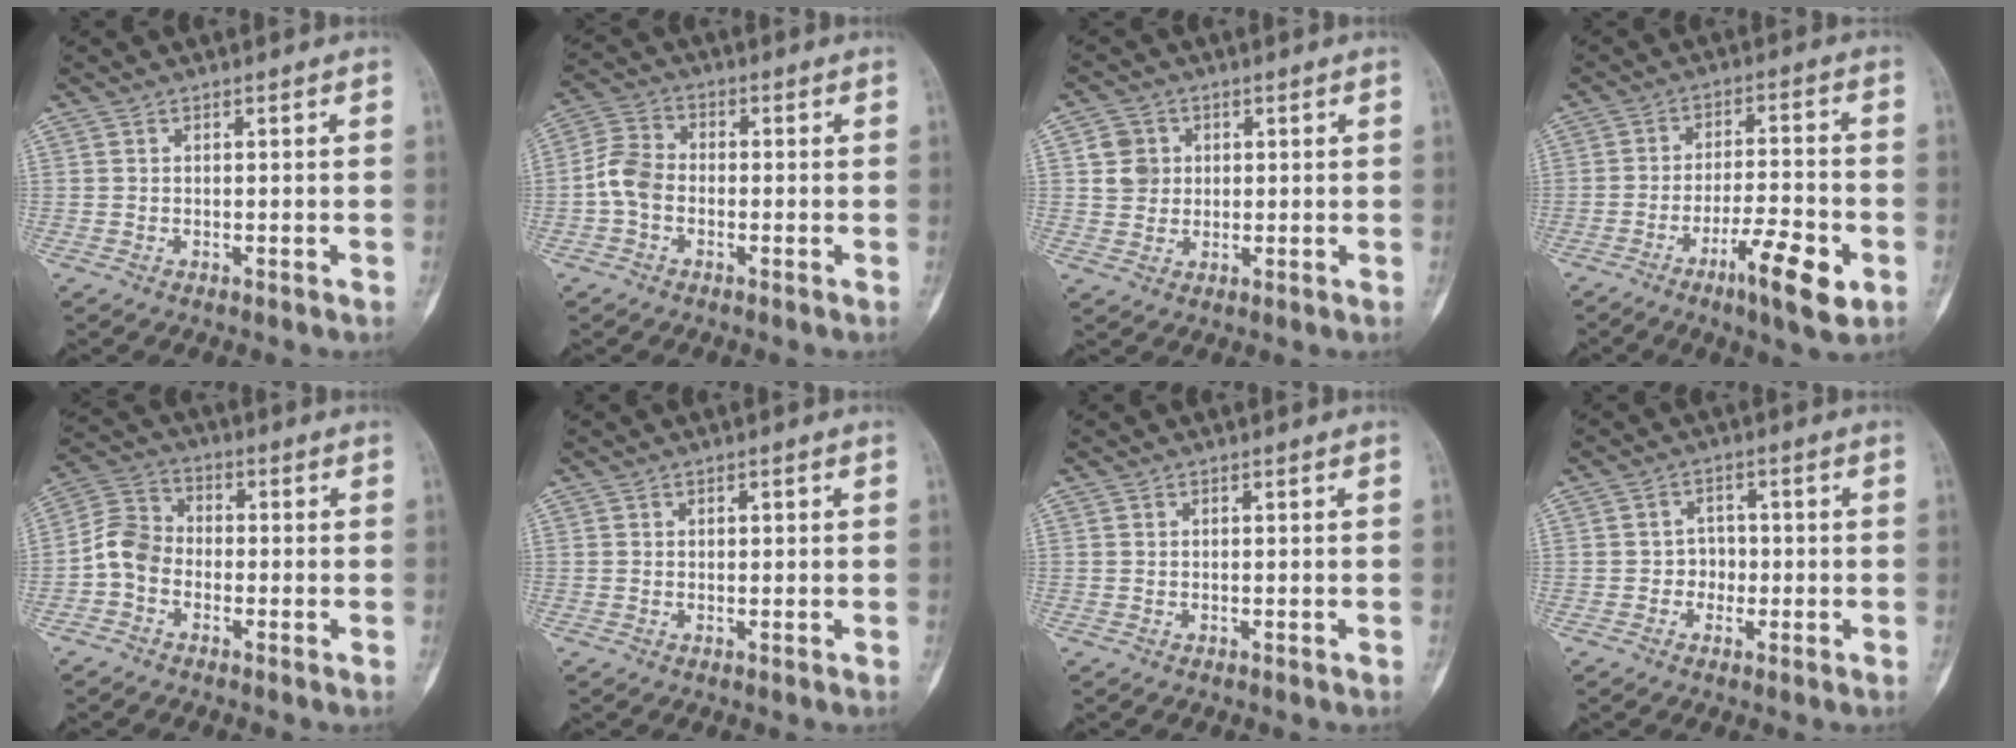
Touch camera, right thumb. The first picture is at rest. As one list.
[{"total": 6.1, "force": [-1.5, 4.4, 3.9], "torque": [-0.074, 0.019, -0.043]}, {"total": 5.0, "force": [0.9, 4.6, 1.7], "torque": [-0.006, 0.002, 0.014]}, {"total": 11.1, "force": [-5.1, 2.4, 9.5], "torque": [-0.152, 0.022, -0.082]}, {"total": 6.5, "force": [-2.2, 5.3, 3.0], "torque": [-0.045, 0.027, -0.058]}, {"total": 0.8, "force": [0.3, 0.5, 0.6], "torque": [-0.001, 0.002, 0.004]}, {"total": 0.0}, {"total": 3.1, "force": [-0.8, 2.8, 1.1], "torque": [0.014, 0.012, -0.020]}]